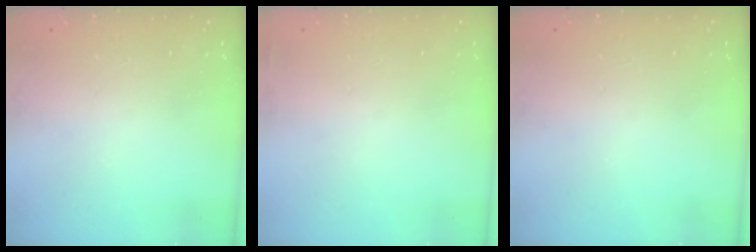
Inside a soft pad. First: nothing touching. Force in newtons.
{"total": 2.9, "press": 2.4, "slide": 1.6}
{"total": 0.0}